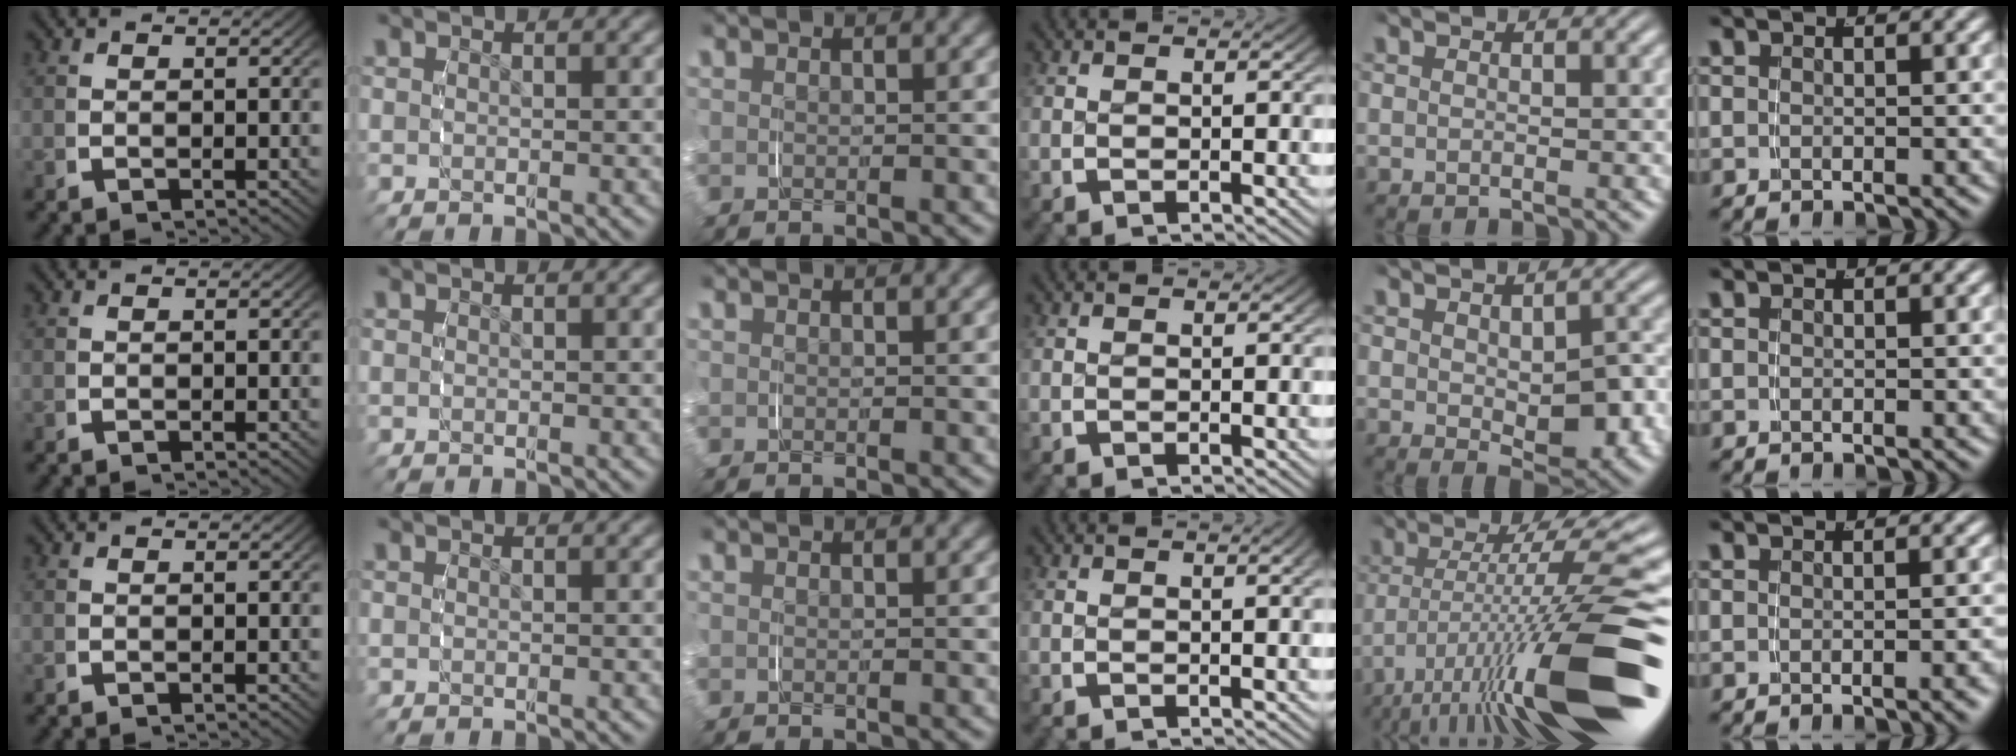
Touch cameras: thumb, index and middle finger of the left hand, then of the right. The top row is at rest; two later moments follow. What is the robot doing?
{"motion": "grasp_and_lifting", "object": "pencil case"}